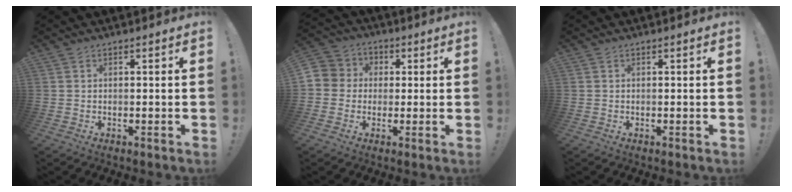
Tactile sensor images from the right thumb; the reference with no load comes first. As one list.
[{"total": 6.6, "force": [-0.6, 6.4, 1.6], "torque": [-0.035, 0.016, -0.005]}, {"total": 0.0}]